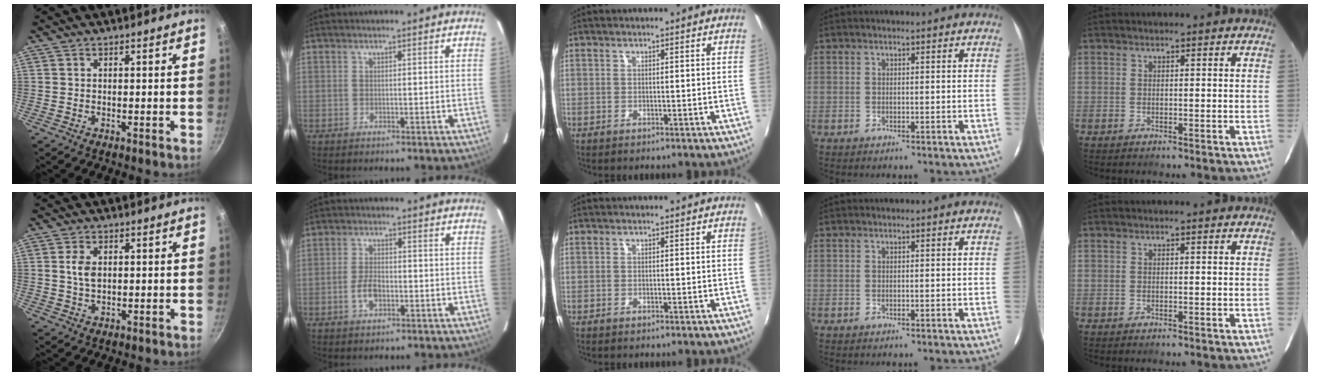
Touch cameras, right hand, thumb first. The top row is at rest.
{"thumb": {"total": 3.8, "force": [0.6, 2.4, 2.8], "torque": [-0.049, 0.001, 0.012]}, "index": {"total": 4.7, "force": [-1.8, 2.6, 3.5], "torque": [-0.073, 0.002, -0.031]}}